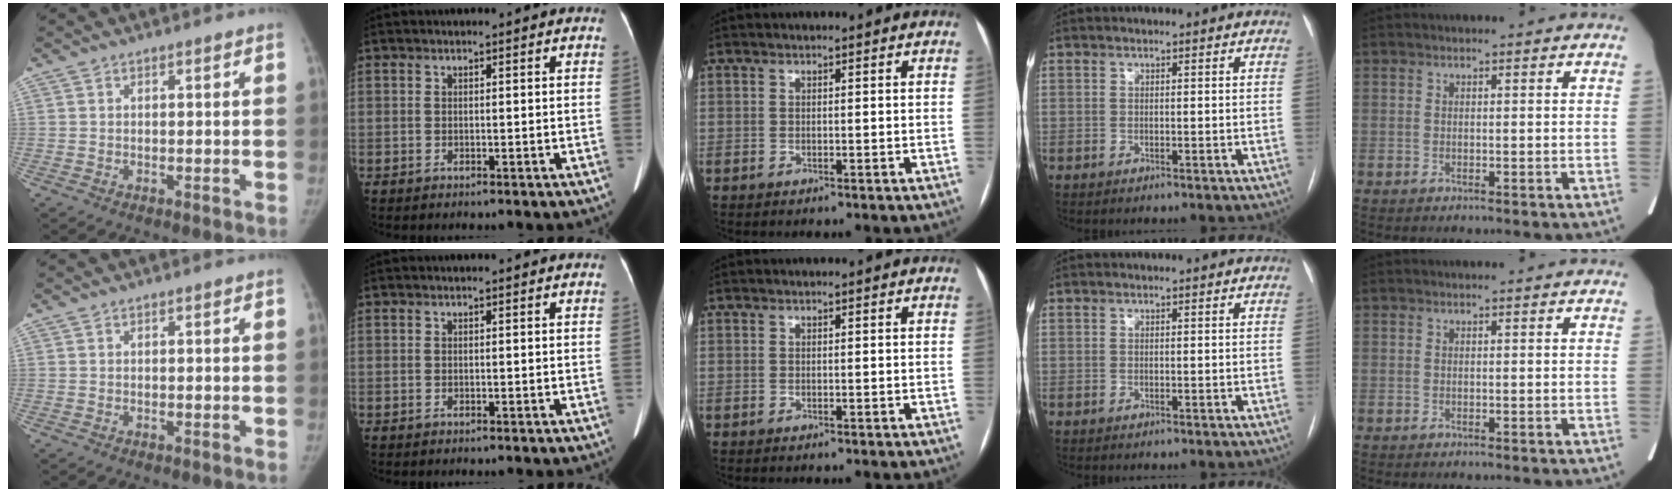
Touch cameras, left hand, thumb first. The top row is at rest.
{}